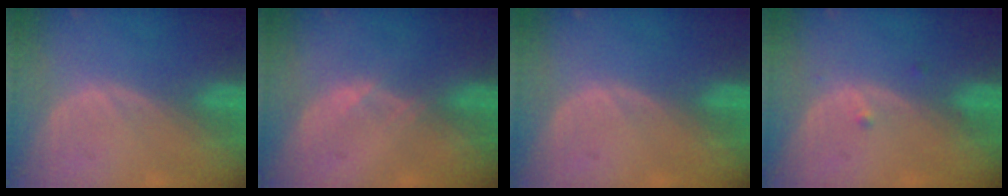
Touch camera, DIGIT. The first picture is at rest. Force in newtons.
{"total": 0.8, "press": 0.8, "slide": 0.1}
{"total": 0.0}
{"total": 1.0, "press": 0.8, "slide": 0.6}